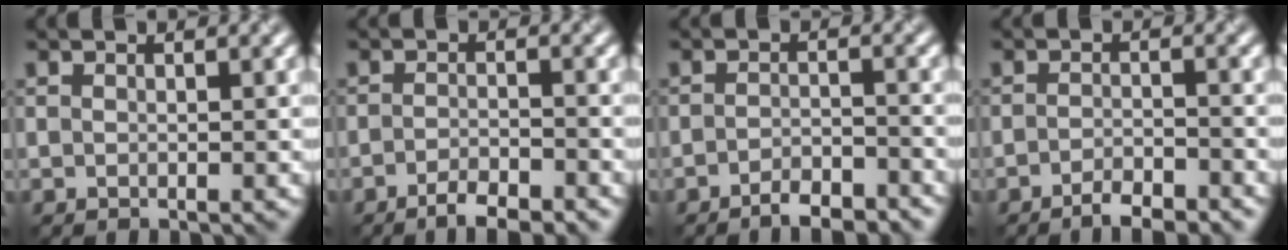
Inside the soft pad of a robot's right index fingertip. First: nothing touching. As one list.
[{"total": 2.9, "force": [-2.1, 0.7, 1.9], "torque": [-0.033, 0.001, -0.040]}, {"total": 3.0, "force": [-2.5, 0.7, 1.5], "torque": [-0.021, 0.003, -0.043]}, {"total": 2.7, "force": [-2.1, 0.6, 1.6], "torque": [-0.025, 0.001, -0.038]}]